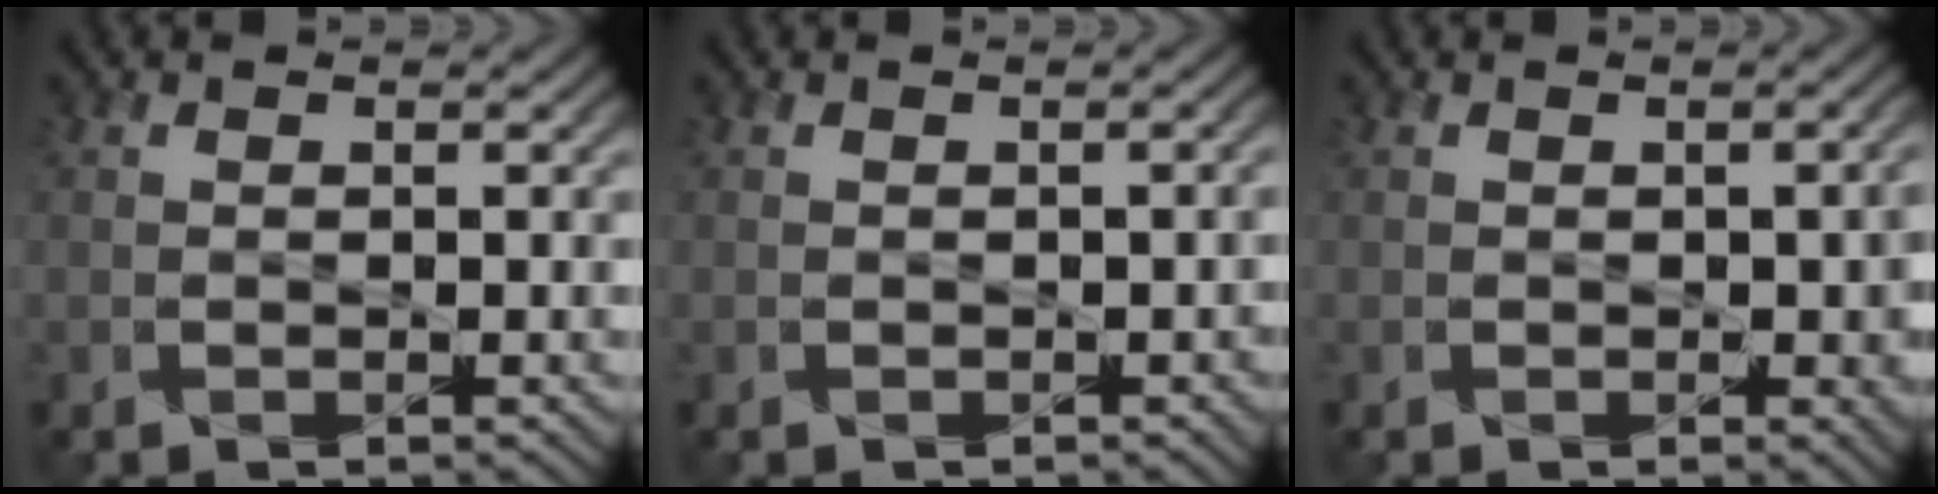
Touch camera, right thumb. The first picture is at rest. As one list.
[{"total": 1.0, "force": [-0.3, 0.4, 0.9], "torque": [-0.014, 0.001, -0.001]}, {"total": 3.6, "force": [-0.5, 2.0, 3.0], "torque": [-0.036, -0.008, 0.002]}]